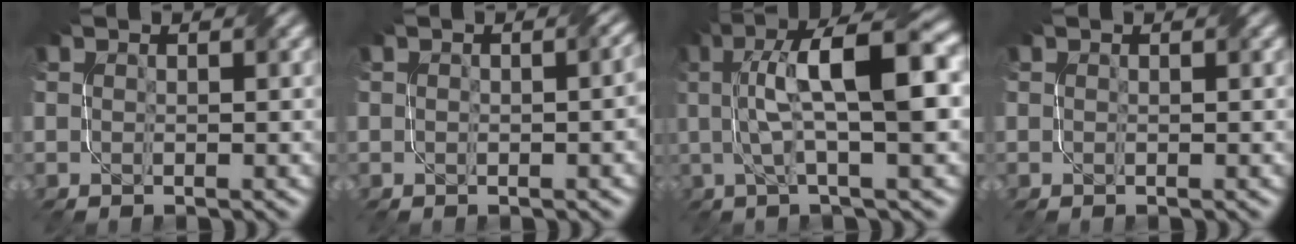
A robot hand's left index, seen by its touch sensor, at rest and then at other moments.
{"total": 2.1, "force": [-0.2, 0.9, 1.9], "torque": [-0.023, 0.002, 0.002]}
{"total": 9.9, "force": [1.3, 2.5, 9.5], "torque": [-0.154, 0.018, 0.020]}
{"total": 0.0}